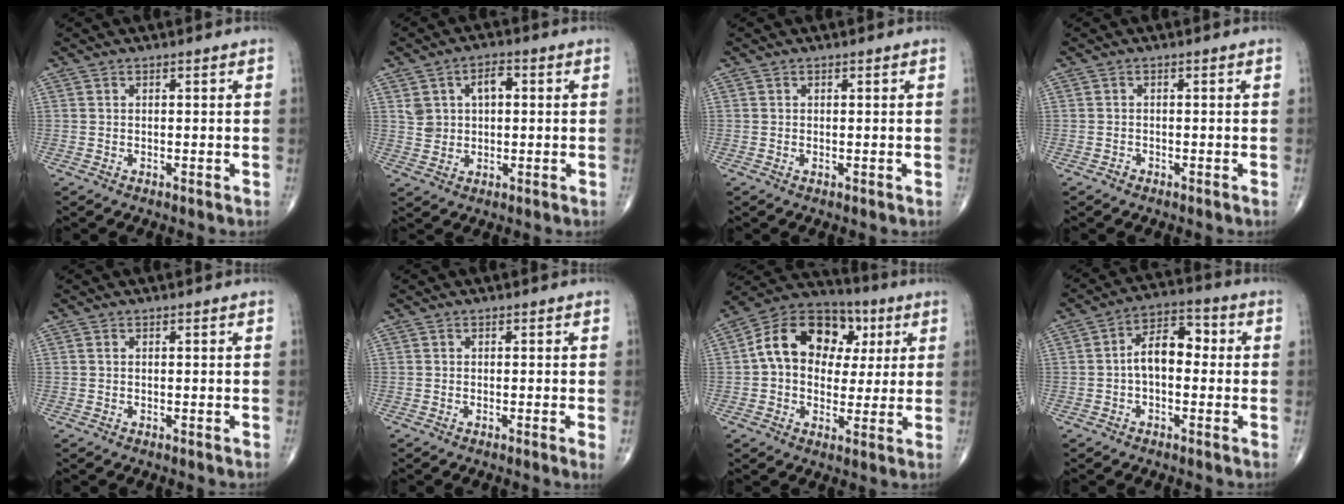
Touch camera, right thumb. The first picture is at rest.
{"total": 6.6, "force": [1.6, 4.5, 4.5], "torque": [-0.059, 0.007, 0.030]}
{"total": 0.0}
{"total": 0.6, "force": [-0.5, 0.3, 0.1], "torque": [0.002, 0.001, -0.013]}
{"total": 0.0}
{"total": 1.6, "force": [-0.3, -0.2, 1.5], "torque": [-0.027, -0.005, -0.008]}
{"total": 16.9, "force": [3.3, 12.5, 11.0], "torque": [-0.146, 0.024, 0.045]}
{"total": 8.4, "force": [-0.2, 5.0, 6.8], "torque": [-0.092, 0.033, -0.015]}